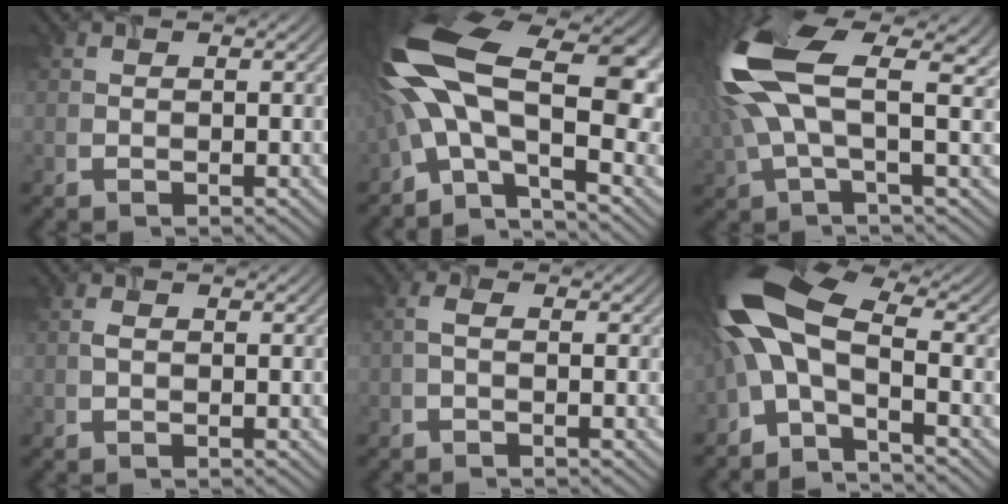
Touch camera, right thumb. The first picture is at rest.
{"total": 17.5, "force": [-0.8, 7.6, 15.7], "torque": [-0.316, 0.020, -0.022]}
{"total": 15.1, "force": [3.0, 5.6, 13.7], "torque": [-0.334, 0.011, 0.056]}
{"total": 0.8, "force": [-0.4, 0.3, 0.6], "torque": [-0.015, 0.003, -0.006]}
{"total": 1.3, "force": [-0.7, 0.2, 1.0], "torque": [-0.024, 0.007, -0.018]}
{"total": 11.6, "force": [-1.7, 5.1, 10.3], "torque": [-0.238, 0.022, -0.055]}